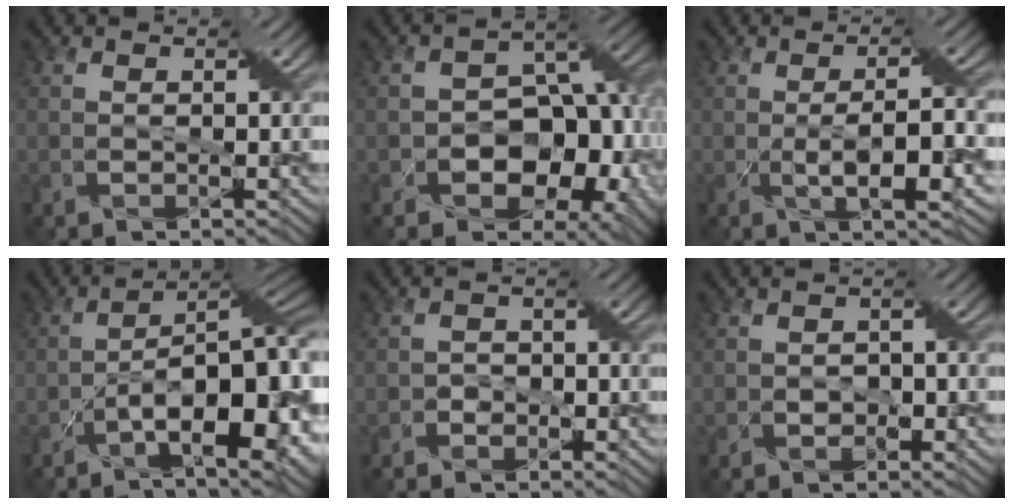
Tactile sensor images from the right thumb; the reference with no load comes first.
{"total": 12.8, "force": [-3.3, 8.8, 8.6], "torque": [-0.110, -0.020, -0.056]}
{"total": 6.2, "force": [-1.3, 1.4, 5.9], "torque": [-0.103, 0.003, -0.017]}
{"total": 17.8, "force": [-5.7, 7.2, 15.3], "torque": [-0.206, -0.010, -0.083]}
{"total": 1.8, "force": [-0.9, 1.4, 0.5], "torque": [-0.008, 0.003, -0.017]}
{"total": 1.9, "force": [-0.8, 1.4, 1.1], "torque": [-0.020, 0.001, -0.011]}